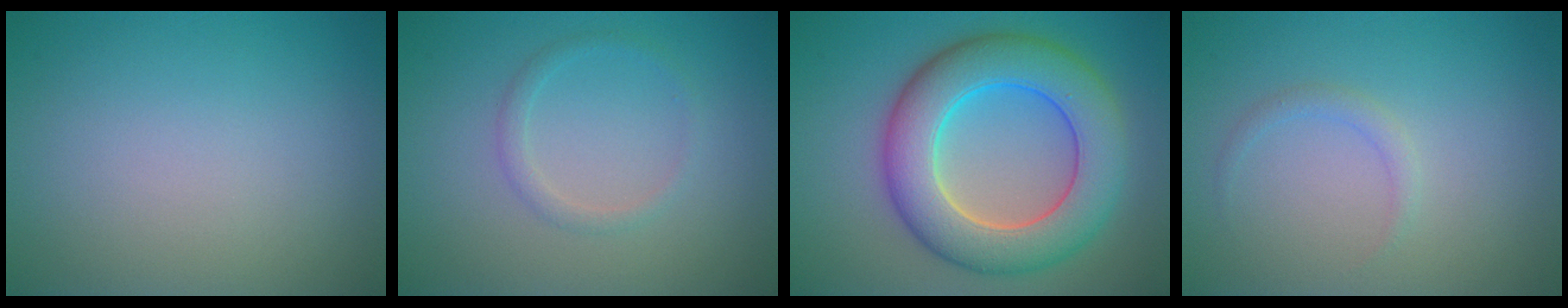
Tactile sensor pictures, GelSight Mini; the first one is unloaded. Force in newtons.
{"total": 1.3, "press": 1.3, "slide": 0.1}
{"total": 9.3, "press": 9.3, "slide": 0.2}
{"total": 1.0, "press": 1.0, "slide": 0.0}